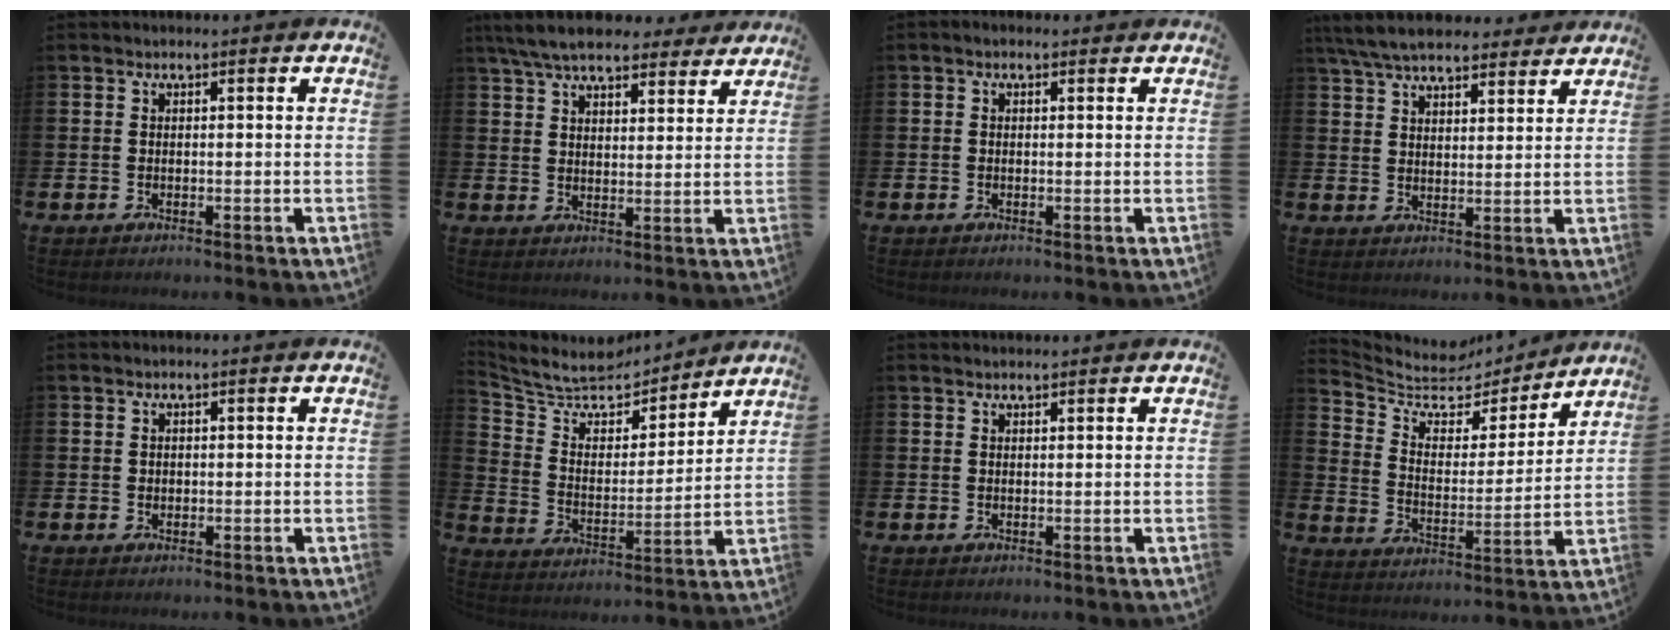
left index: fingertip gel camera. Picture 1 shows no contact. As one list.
[{"total": 7.7, "force": [7.0, 1.9, 2.4], "torque": [-0.065, -0.027, 0.129]}, {"total": 0.6, "force": [0.0, 0.4, 0.4], "torque": [-0.002, 0.004, -0.003]}, {"total": 6.8, "force": [6.3, 1.7, 2.0], "torque": [-0.053, -0.024, 0.115]}, {"total": 0.7, "force": [0.5, 0.5, 0.2], "torque": [0.007, 0.001, 0.005]}, {"total": 8.5, "force": [7.8, 2.8, 1.7], "torque": [-0.075, -0.063, 0.137]}, {"total": 0.8, "force": [0.8, 0.0, 0.1], "torque": [0.009, -0.004, 0.013]}, {"total": 6.8, "force": [6.0, 2.8, 1.5], "torque": [-0.062, -0.049, 0.100]}]